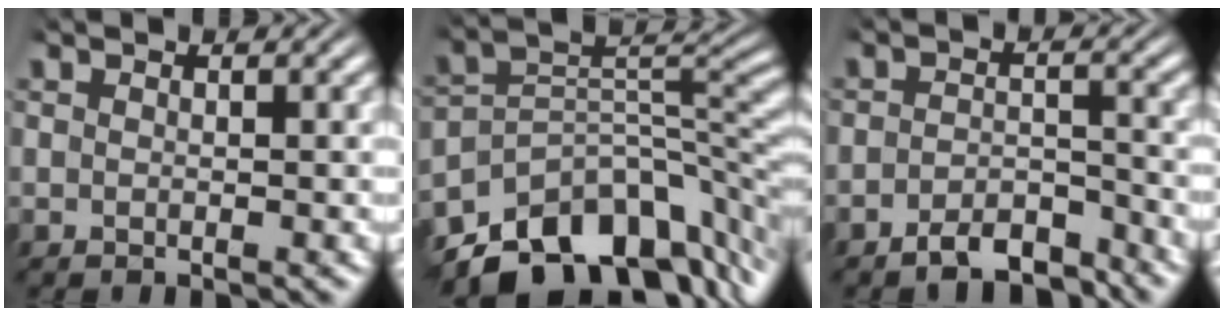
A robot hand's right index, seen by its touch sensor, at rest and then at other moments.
{"total": 15.1, "force": [-9.2, 8.2, 8.7], "torque": [-0.127, -0.036, -0.132]}
{"total": 5.3, "force": [-4.9, 1.6, 1.1], "torque": [-0.007, -0.008, -0.086]}